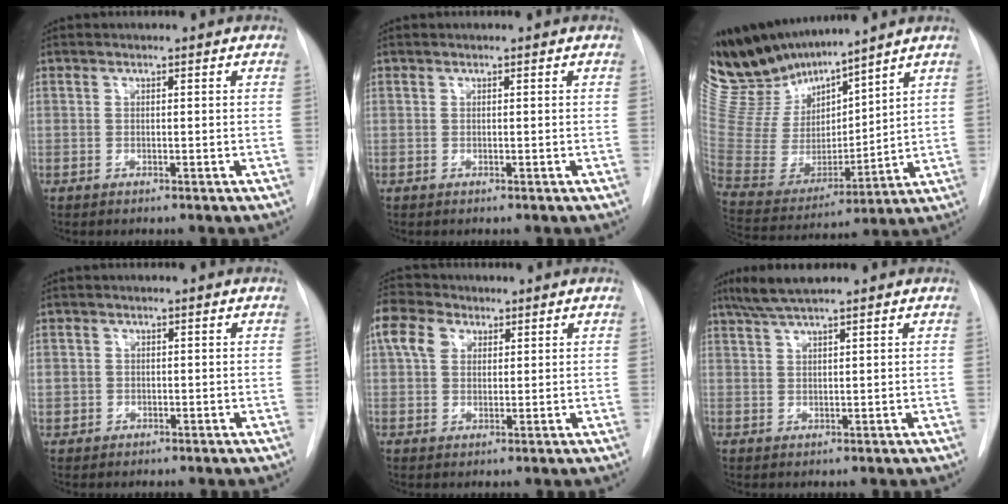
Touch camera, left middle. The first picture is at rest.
{"total": 0.0}
{"total": 17.0, "force": [15.5, 3.0, 6.2], "torque": [-0.138, -0.009, 0.312]}
{"total": 1.8, "force": [-0.1, 1.8, 0.5], "torque": [-0.007, 0.004, 0.003]}
{"total": 5.6, "force": [2.5, 4.1, 2.9], "torque": [-0.075, 0.026, 0.047]}
{"total": 4.9, "force": [4.0, -0.1, 2.9], "torque": [-0.062, 0.016, 0.078]}